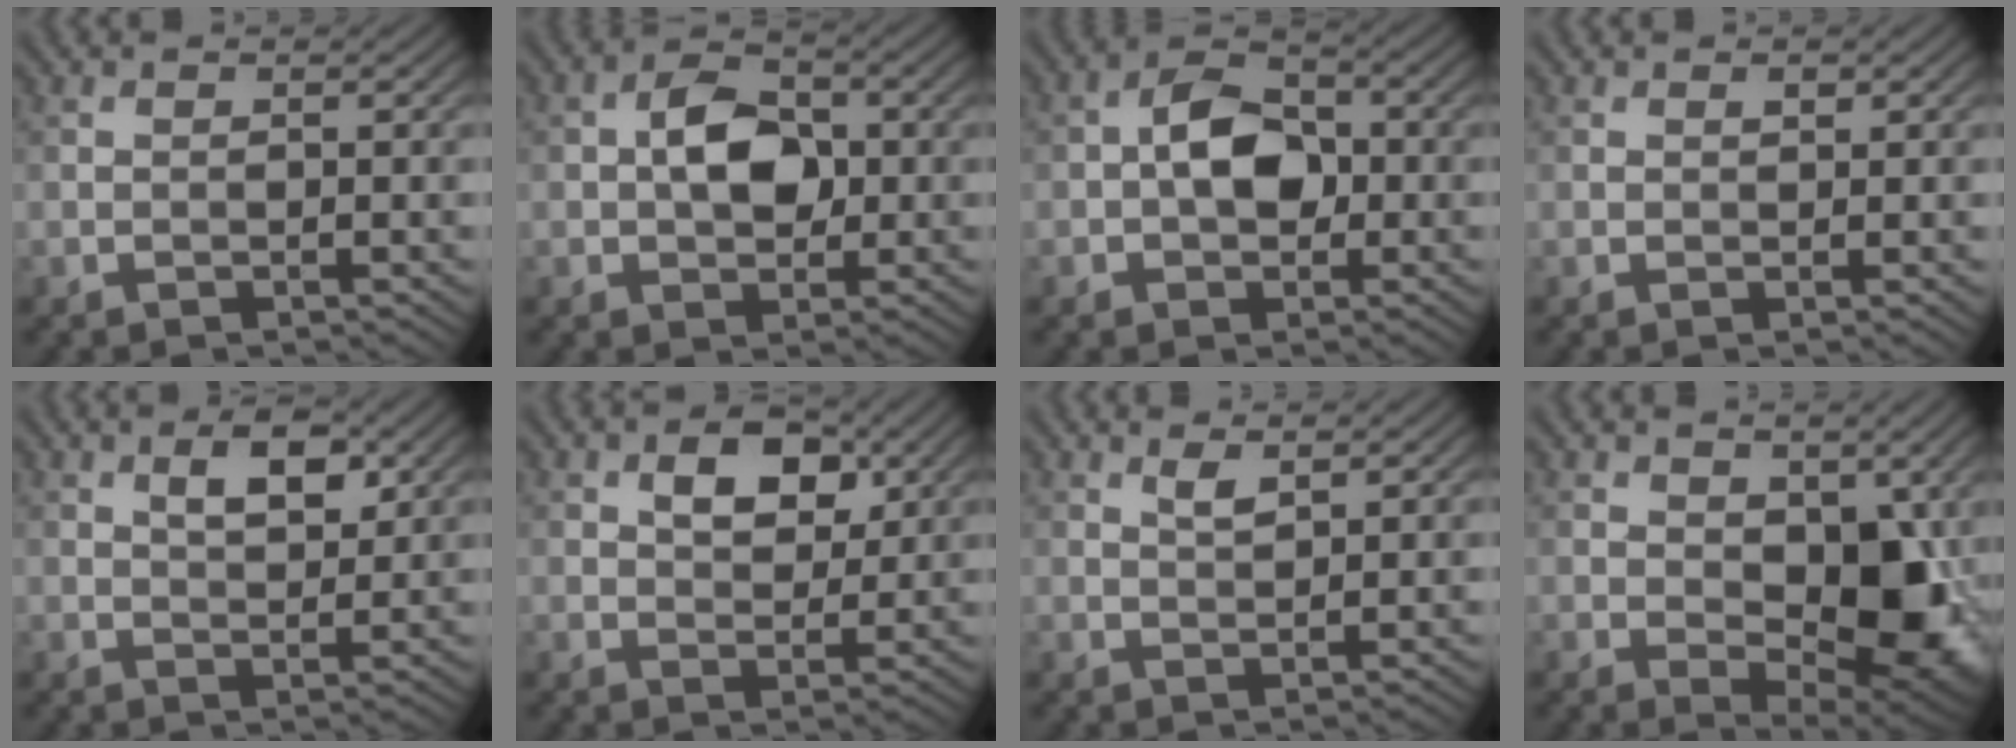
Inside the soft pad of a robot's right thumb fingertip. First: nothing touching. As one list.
[{"total": 5.6, "force": [0.2, 3.8, 4.1], "torque": [-0.071, 0.004, -0.004]}, {"total": 5.7, "force": [-0.4, 3.9, 4.2], "torque": [-0.071, 0.008, -0.015]}, {"total": 0.7, "force": [0.4, 0.3, 0.5], "torque": [-0.008, -0.003, 0.007]}, {"total": 4.5, "force": [2.0, 2.0, 3.5], "torque": [-0.063, 0.001, 0.036]}, {"total": 5.6, "force": [2.3, 3.4, 3.8], "torque": [-0.059, -0.002, 0.035]}, {"total": 1.9, "force": [1.3, 0.5, 1.3], "torque": [-0.030, -0.002, 0.027]}, {"total": 11.4, "force": [0.5, 6.6, 9.3], "torque": [-0.133, -0.015, 0.010]}]